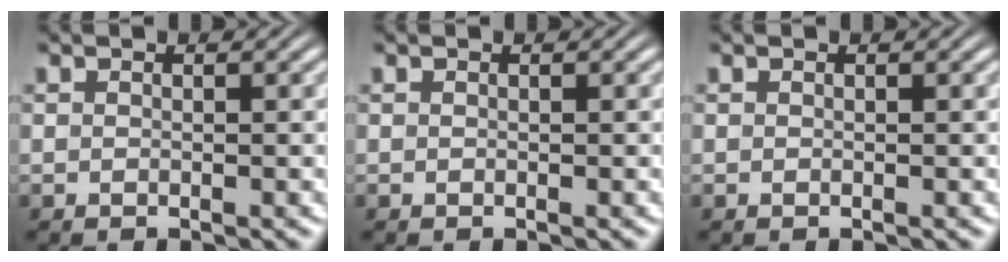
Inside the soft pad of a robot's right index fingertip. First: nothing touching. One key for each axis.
{"total": 0.0}
{"total": 0.0}